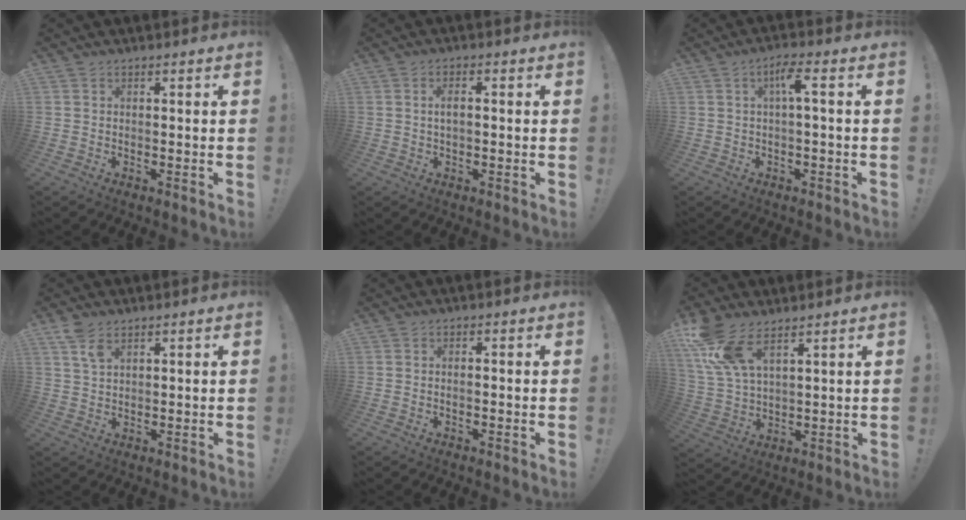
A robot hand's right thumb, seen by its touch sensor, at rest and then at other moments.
{"total": 2.9, "force": [0.0, 1.1, 2.7], "torque": [-0.048, 0.006, -0.003]}
{"total": 5.3, "force": [0.5, 0.7, 5.2], "torque": [-0.087, 0.002, 0.002]}
{"total": 5.3, "force": [3.3, 2.2, 3.5], "torque": [-0.066, -0.012, 0.062]}
{"total": 0.7, "force": [-0.5, 0.0, 0.5], "torque": [-0.015, 0.003, -0.007]}
{"total": 11.6, "force": [7.9, 4.6, 7.2], "torque": [-0.147, -0.030, 0.155]}